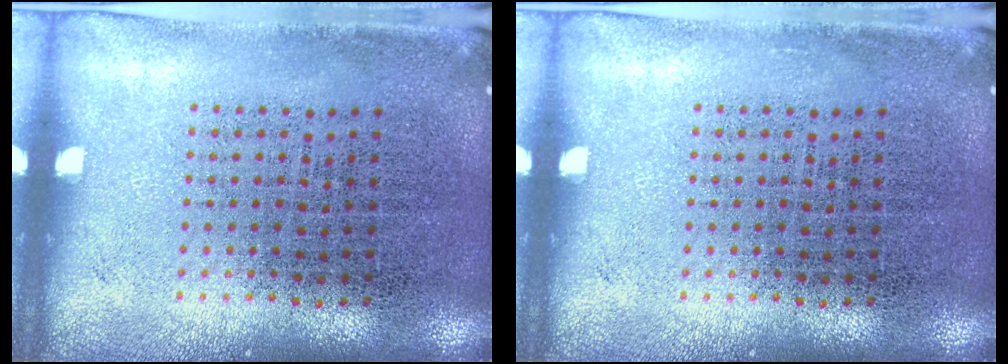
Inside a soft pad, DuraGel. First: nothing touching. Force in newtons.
{"total": 0.0}